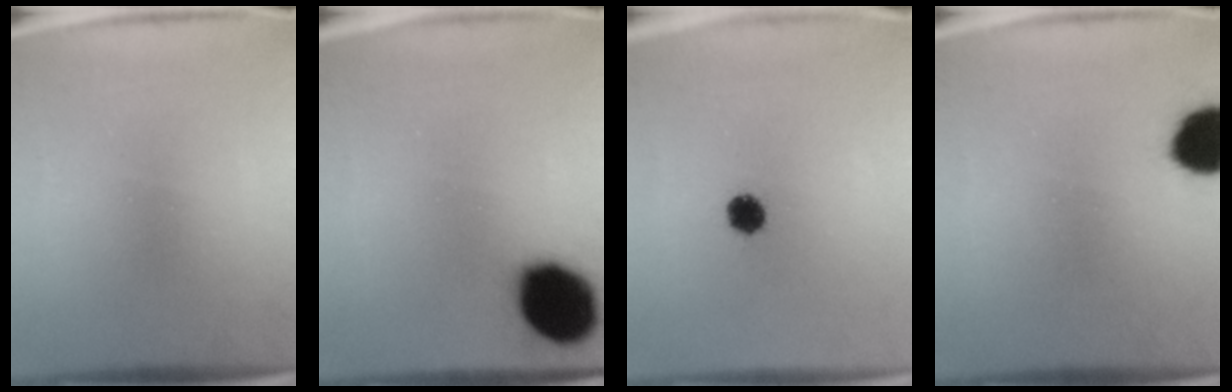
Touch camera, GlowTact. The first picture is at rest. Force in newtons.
{"total": 17.4}
{"total": 5.0}
{"total": 11.1}